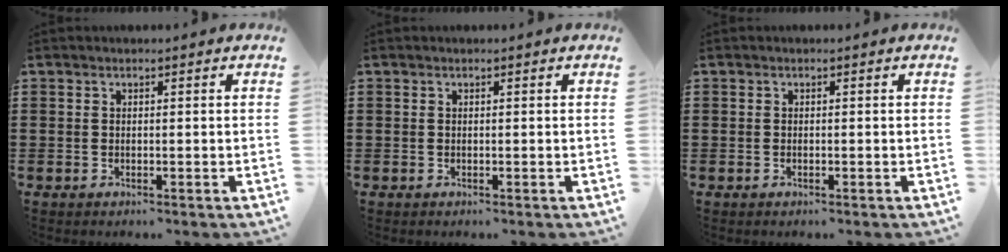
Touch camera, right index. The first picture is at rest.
{"total": 0.0}
{"total": 0.0}